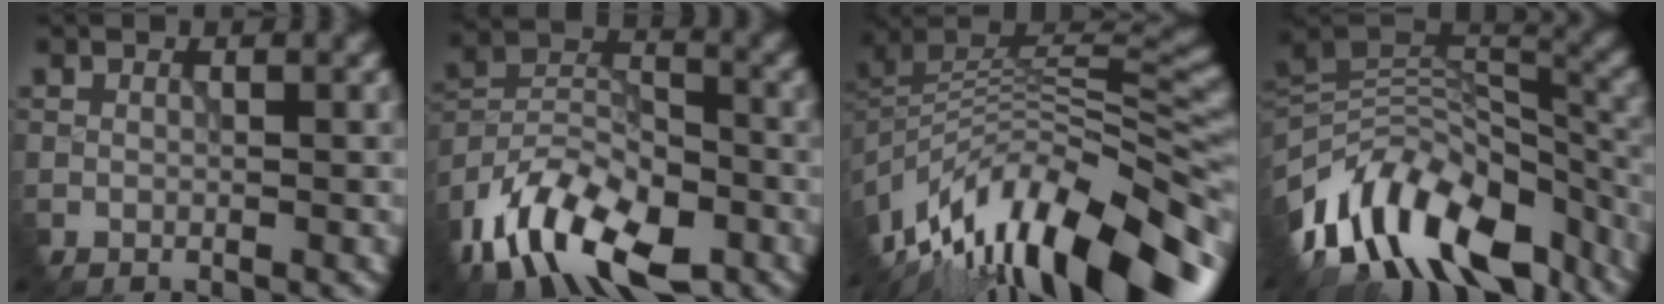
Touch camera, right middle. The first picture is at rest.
{"total": 11.2, "force": [-7.3, 5.6, 6.4], "torque": [-0.128, 0.003, -0.143]}
{"total": 14.5, "force": [-7.4, 6.2, 10.8], "torque": [-0.199, 0.015, -0.125]}
{"total": 12.7, "force": [-8.0, 6.4, 7.4], "torque": [-0.137, 0.025, -0.136]}